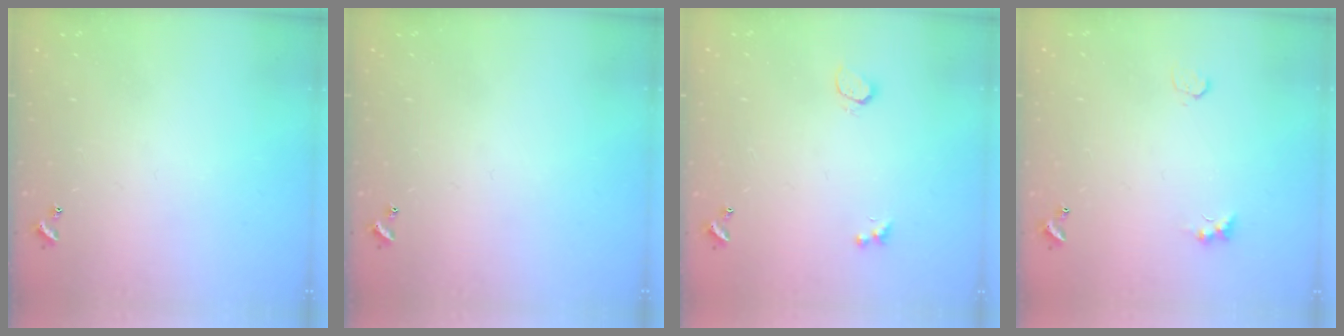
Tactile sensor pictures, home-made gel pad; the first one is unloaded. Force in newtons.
{"total": 0.0}
{"total": 2.1, "press": 1.8, "slide": 1.2}
{"total": 1.9, "press": 1.8, "slide": 0.5}